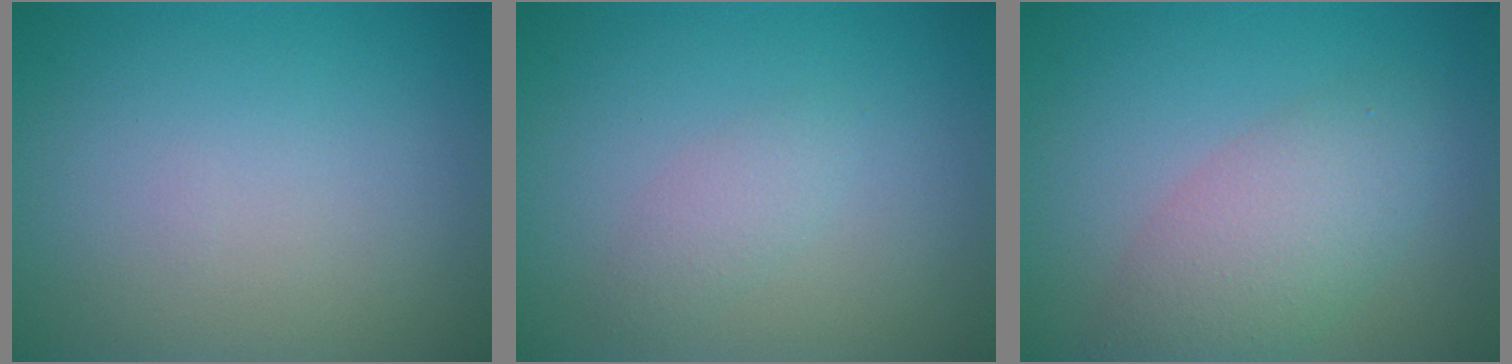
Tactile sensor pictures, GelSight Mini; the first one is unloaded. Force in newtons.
{"total": 1.5, "press": 1.5, "slide": 0.1}
{"total": 4.8, "press": 4.8, "slide": 0.1}